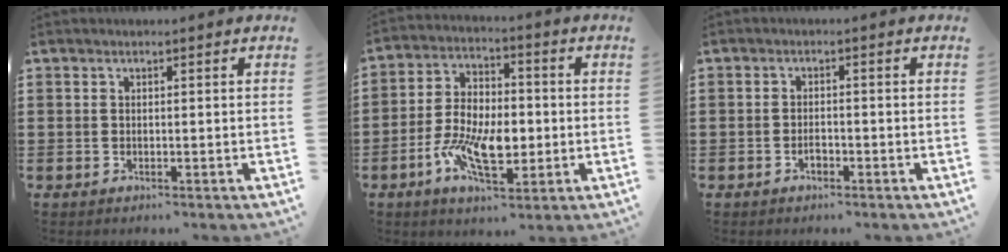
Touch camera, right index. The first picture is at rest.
{"total": 10.5, "force": [-3.0, 5.5, 8.5], "torque": [-0.180, 0.002, -0.054]}
{"total": 1.6, "force": [-0.9, 0.7, 1.1], "torque": [-0.023, -0.001, -0.016]}